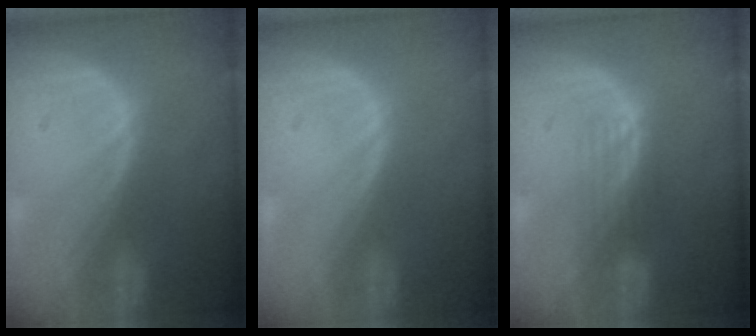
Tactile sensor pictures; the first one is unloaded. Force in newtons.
{"total": 0.0}
{"total": 2.6, "press": 2.6, "slide": 0.4}